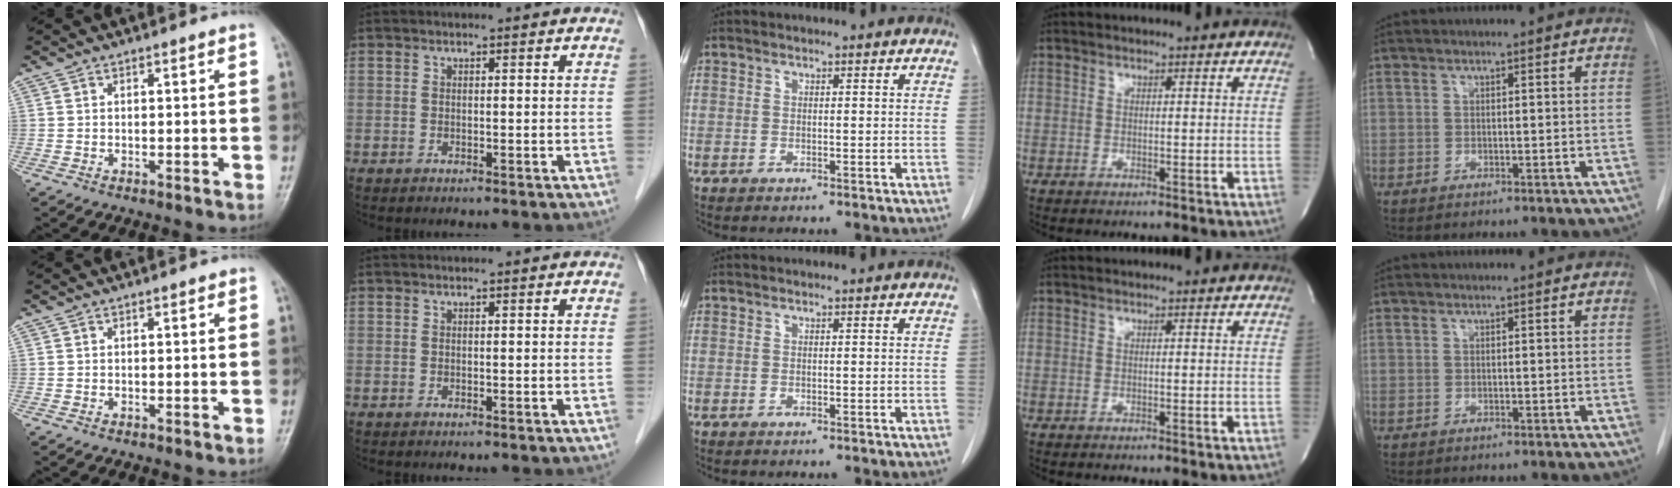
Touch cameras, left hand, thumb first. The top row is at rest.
{}